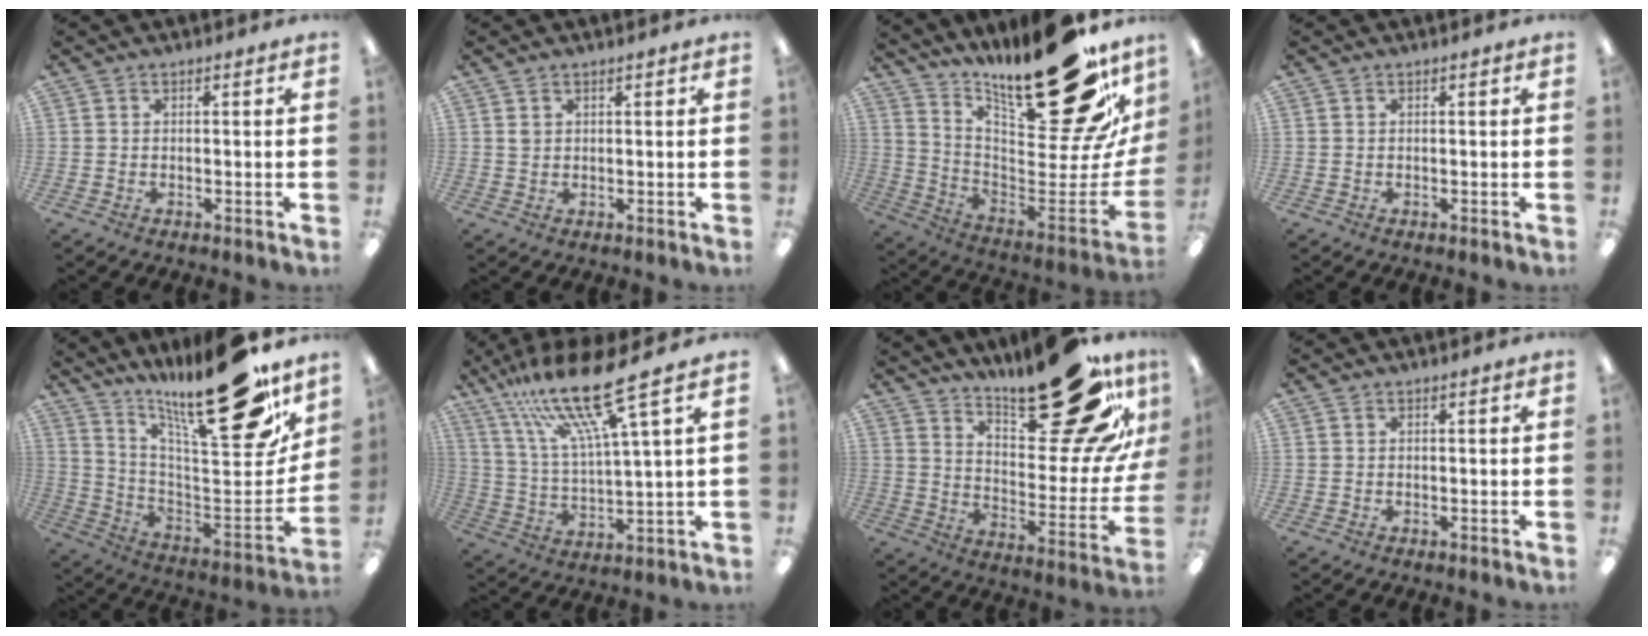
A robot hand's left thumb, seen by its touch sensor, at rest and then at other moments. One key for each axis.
{"total": 1.5, "fx": 0.6, "fy": 1.3, "fz": 0.6, "tx": -0.014, "ty": 0.004, "tz": 0.011}
{"total": 31.2, "fx": 20.6, "fy": 10.6, "fz": 20.9, "tx": -0.247, "ty": -0.160, "tz": 0.360}
{"total": 0.0}
{"total": 27.4, "fx": 20.8, "fy": 6.4, "fz": 16.7, "tx": -0.223, "ty": -0.147, "tz": 0.334}
{"total": 19.9, "fx": 13.8, "fy": 2.9, "fz": 14.0, "tx": -0.289, "ty": -0.071, "tz": 0.223}
{"total": 29.2, "fx": 19.6, "fy": 10.2, "fz": 19.2, "tx": -0.241, "ty": -0.128, "tz": 0.317}
{"total": 0.0}